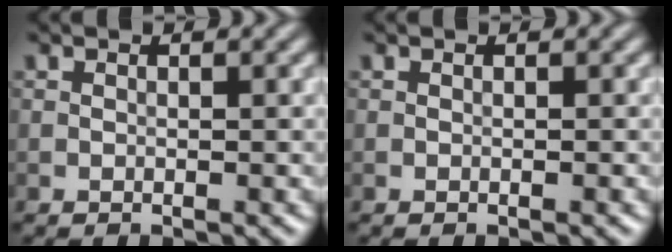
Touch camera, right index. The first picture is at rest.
{"total": 0.0}